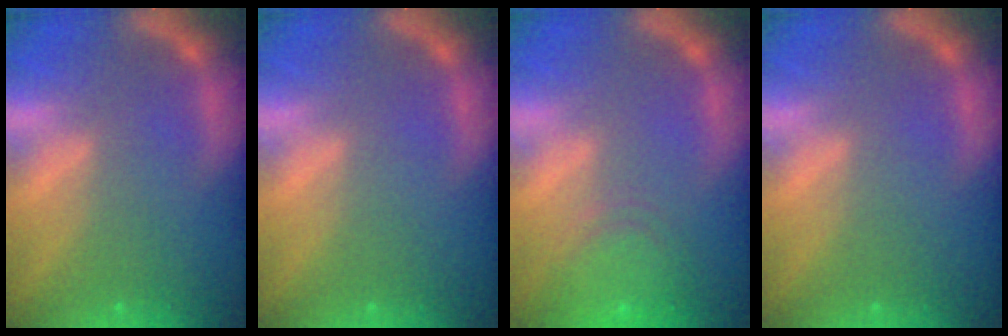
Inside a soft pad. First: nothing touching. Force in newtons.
{"total": 0.0}
{"total": 5.5}
{"total": 0.0}